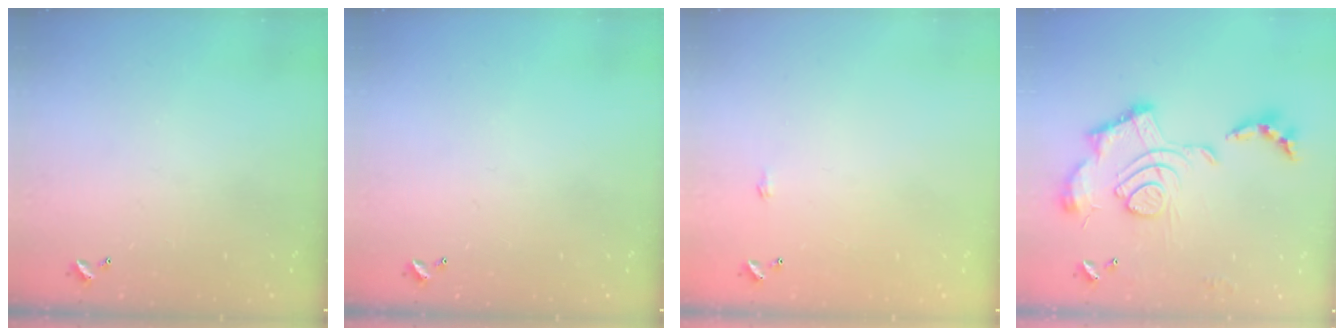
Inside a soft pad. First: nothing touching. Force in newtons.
{"total": 0.0}
{"total": 0.6, "press": 0.6, "slide": 0.2}
{"total": 2.4, "press": 1.9, "slide": 1.5}